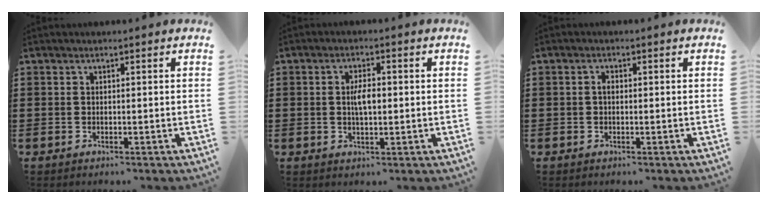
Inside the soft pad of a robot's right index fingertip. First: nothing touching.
{"total": 3.6, "force": [0.2, 1.4, 3.3], "torque": [-0.064, 0.005, 0.002]}
{"total": 1.2, "force": [0.0, 0.6, 1.1], "torque": [-0.020, 0.003, -0.002]}